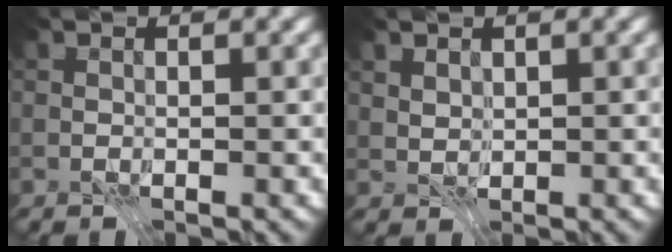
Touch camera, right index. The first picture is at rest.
{"total": 1.5, "force": [1.0, 1.0, 0.7], "torque": [-0.018, -0.006, 0.028]}